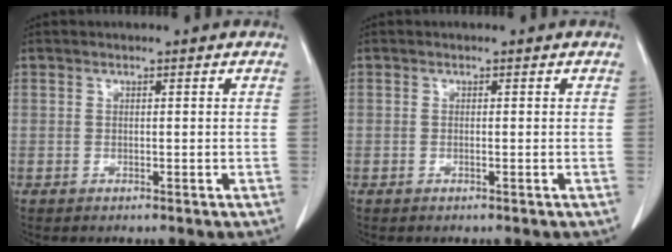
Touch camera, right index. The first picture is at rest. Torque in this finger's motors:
{"motor_torque": [0.03, 0.01, 0.03, 0.01]}